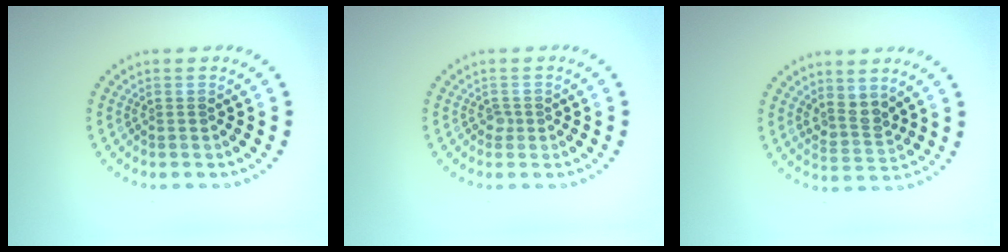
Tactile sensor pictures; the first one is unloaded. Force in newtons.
{"total": 0.8, "press": 0.5, "slide": 0.6}
{"total": 2.4, "press": 1.9, "slide": 1.5}